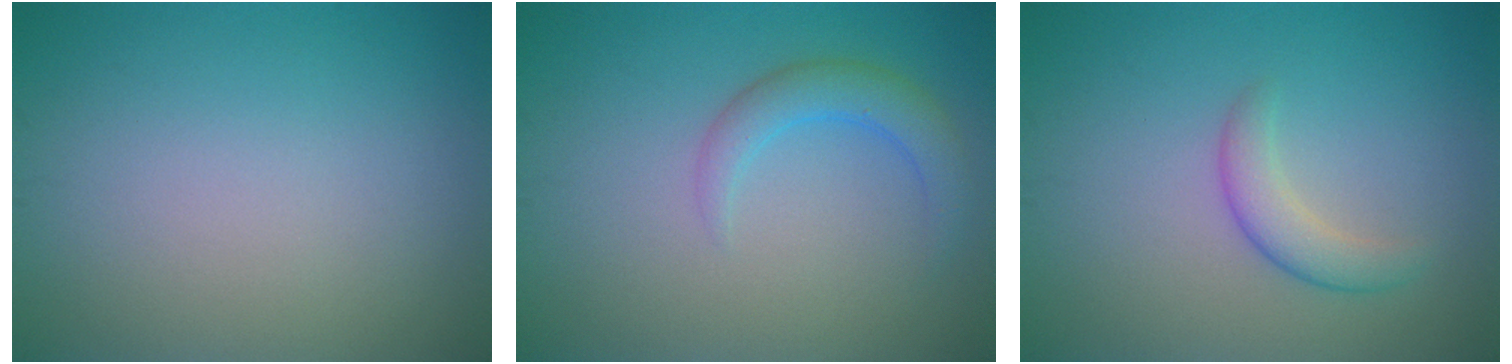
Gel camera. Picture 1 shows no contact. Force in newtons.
{"total": 2.7, "press": 2.7, "slide": 0.2}
{"total": 2.4, "press": 2.4, "slide": 0.1}